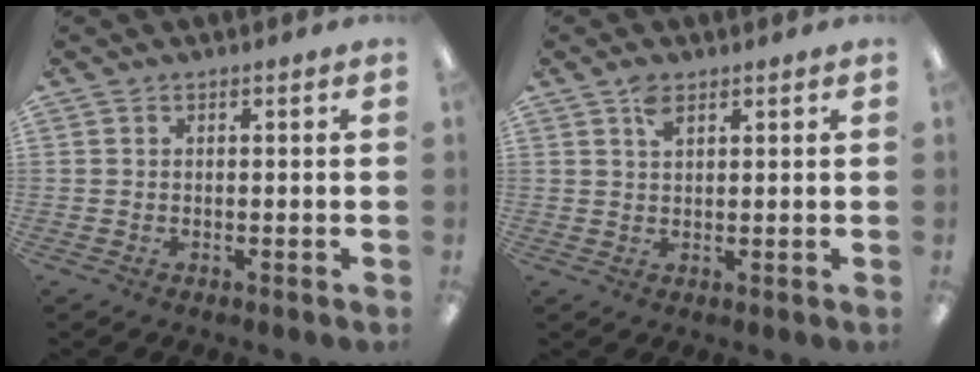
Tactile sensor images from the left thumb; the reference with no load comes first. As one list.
[{"total": 2.9, "force": [1.9, 1.3, 1.8], "torque": [-0.033, -0.002, 0.033]}]